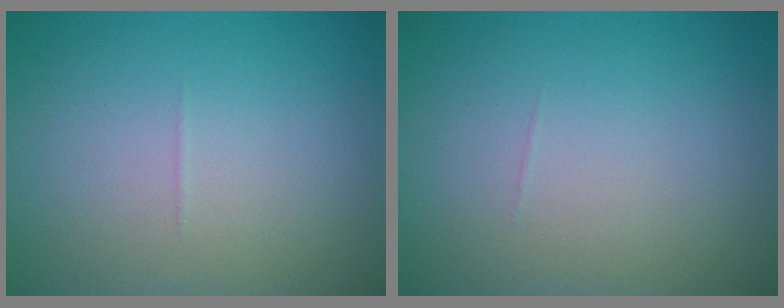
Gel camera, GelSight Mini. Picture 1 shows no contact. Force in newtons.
{"total": 0.0}